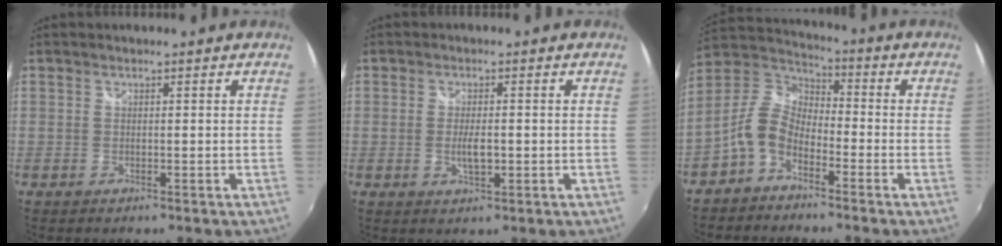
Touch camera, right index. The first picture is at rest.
{"total": 3.2, "force": [-0.5, 1.1, 3.0], "torque": [-0.055, -0.006, -0.008]}
{"total": 8.8, "force": [-4.7, 5.3, 5.3], "torque": [-0.120, 0.017, -0.102]}